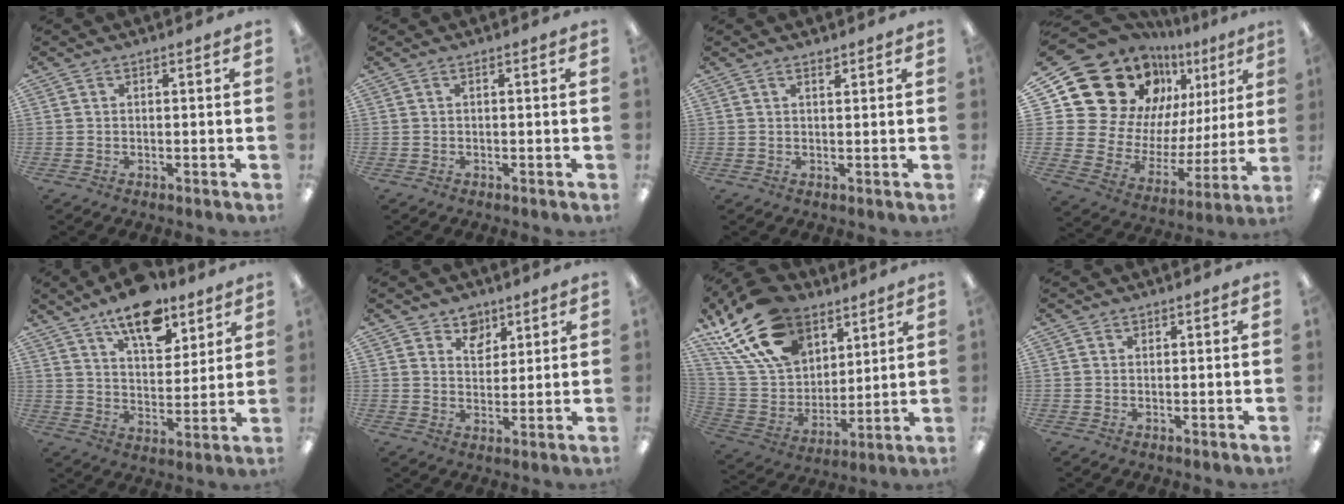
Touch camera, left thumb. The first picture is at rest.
{"total": 0.0}
{"total": 1.3, "force": [1.1, 0.5, 0.4], "torque": [0.000, -0.004, 0.020]}
{"total": 23.3, "force": [15.0, 15.3, 9.0], "torque": [-0.167, -0.113, 0.302]}
{"total": 14.1, "force": [10.3, 6.3, 7.2], "torque": [-0.105, -0.057, 0.180]}
{"total": 6.2, "force": [4.5, 4.2, 0.7], "torque": [-0.004, -0.029, 0.080]}
{"total": 23.6, "force": [14.8, 14.3, 11.6], "torque": [-0.247, -0.070, 0.274]}
{"total": 0.9, "force": [0.6, 0.6, -0.1], "torque": [0.002, 0.002, 0.012]}